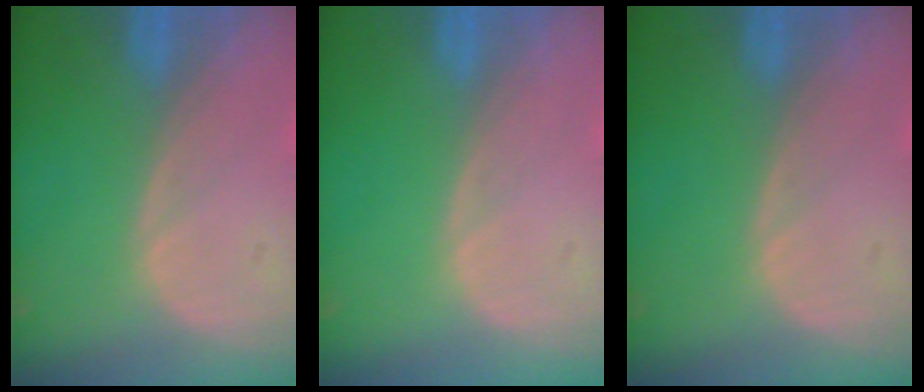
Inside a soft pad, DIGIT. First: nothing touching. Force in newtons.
{"total": 0.0}
{"total": 0.0}